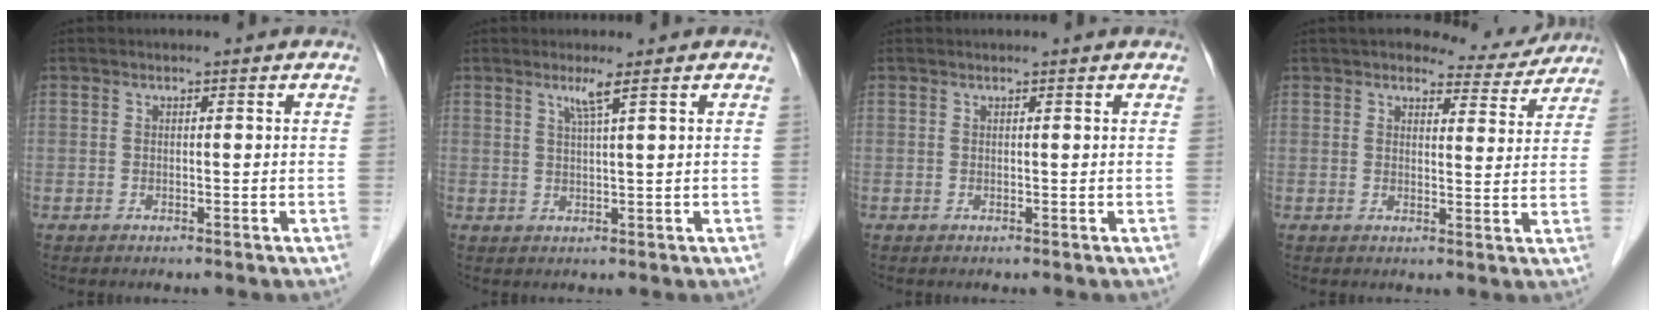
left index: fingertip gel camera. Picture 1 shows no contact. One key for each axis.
{"total": 2.2, "fx": 1.4, "fy": -0.7, "fz": 1.7, "tx": -0.037, "ty": -0.006, "tz": 0.030}
{"total": 1.3, "fx": 1.3, "fy": 0.1, "fz": 0.2, "tx": -0.008, "ty": 0.013, "tz": 0.015}
{"total": 7.0, "fx": 6.5, "fy": 2.1, "fz": 1.3, "tx": -0.013, "ty": -0.001, "tz": 0.072}